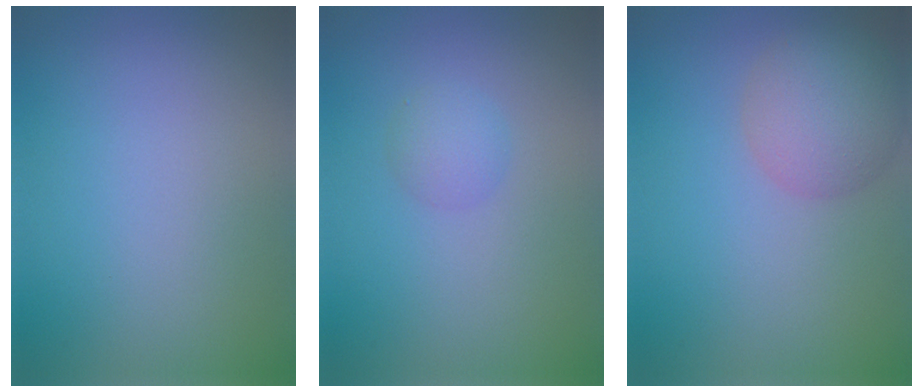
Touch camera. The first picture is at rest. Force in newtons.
{"total": 1.7, "press": 1.7, "slide": 0.0}
{"total": 4.8, "press": 4.8, "slide": 0.2}